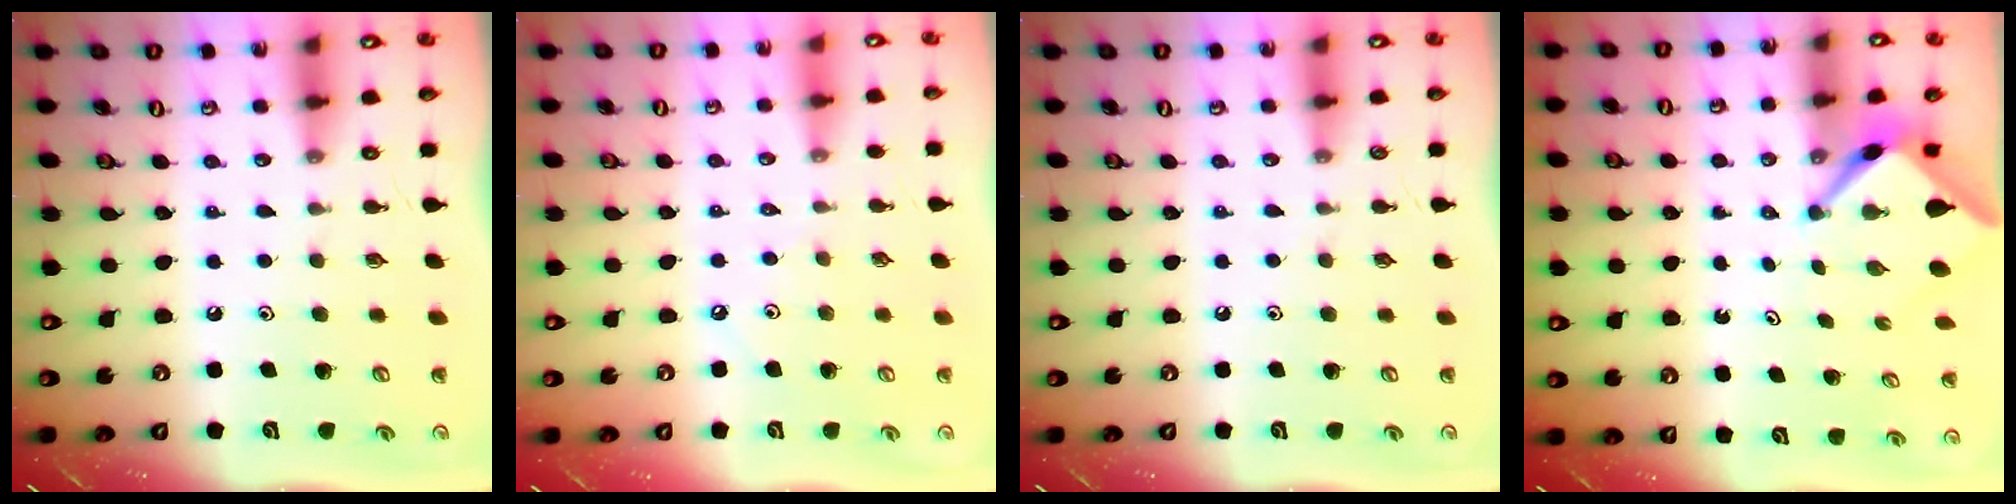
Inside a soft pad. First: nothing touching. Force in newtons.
{"total": 2.0, "press": 1.9, "slide": 0.4}
{"total": 2.8, "press": 2.8, "slide": 0.4}
{"total": 3.5, "press": 3.5, "slide": 0.2}